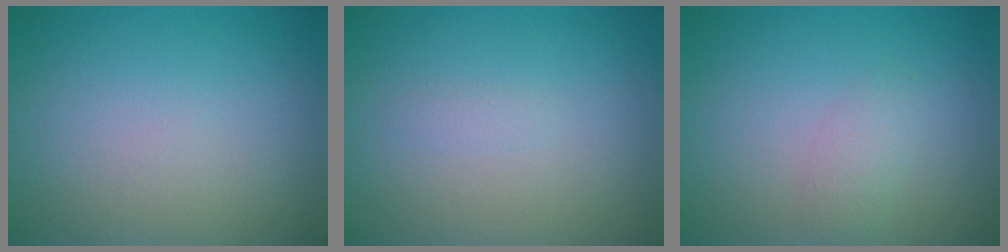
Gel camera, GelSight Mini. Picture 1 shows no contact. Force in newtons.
{"total": 0.6, "press": 0.6, "slide": 0.1}
{"total": 1.5, "press": 1.5, "slide": 0.1}